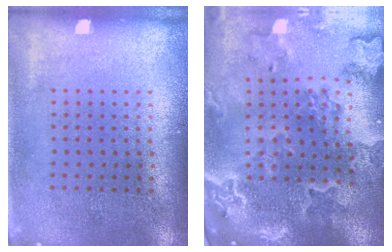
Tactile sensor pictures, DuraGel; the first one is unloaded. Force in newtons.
{"total": 2.9, "press": 2.7, "slide": 1.0}